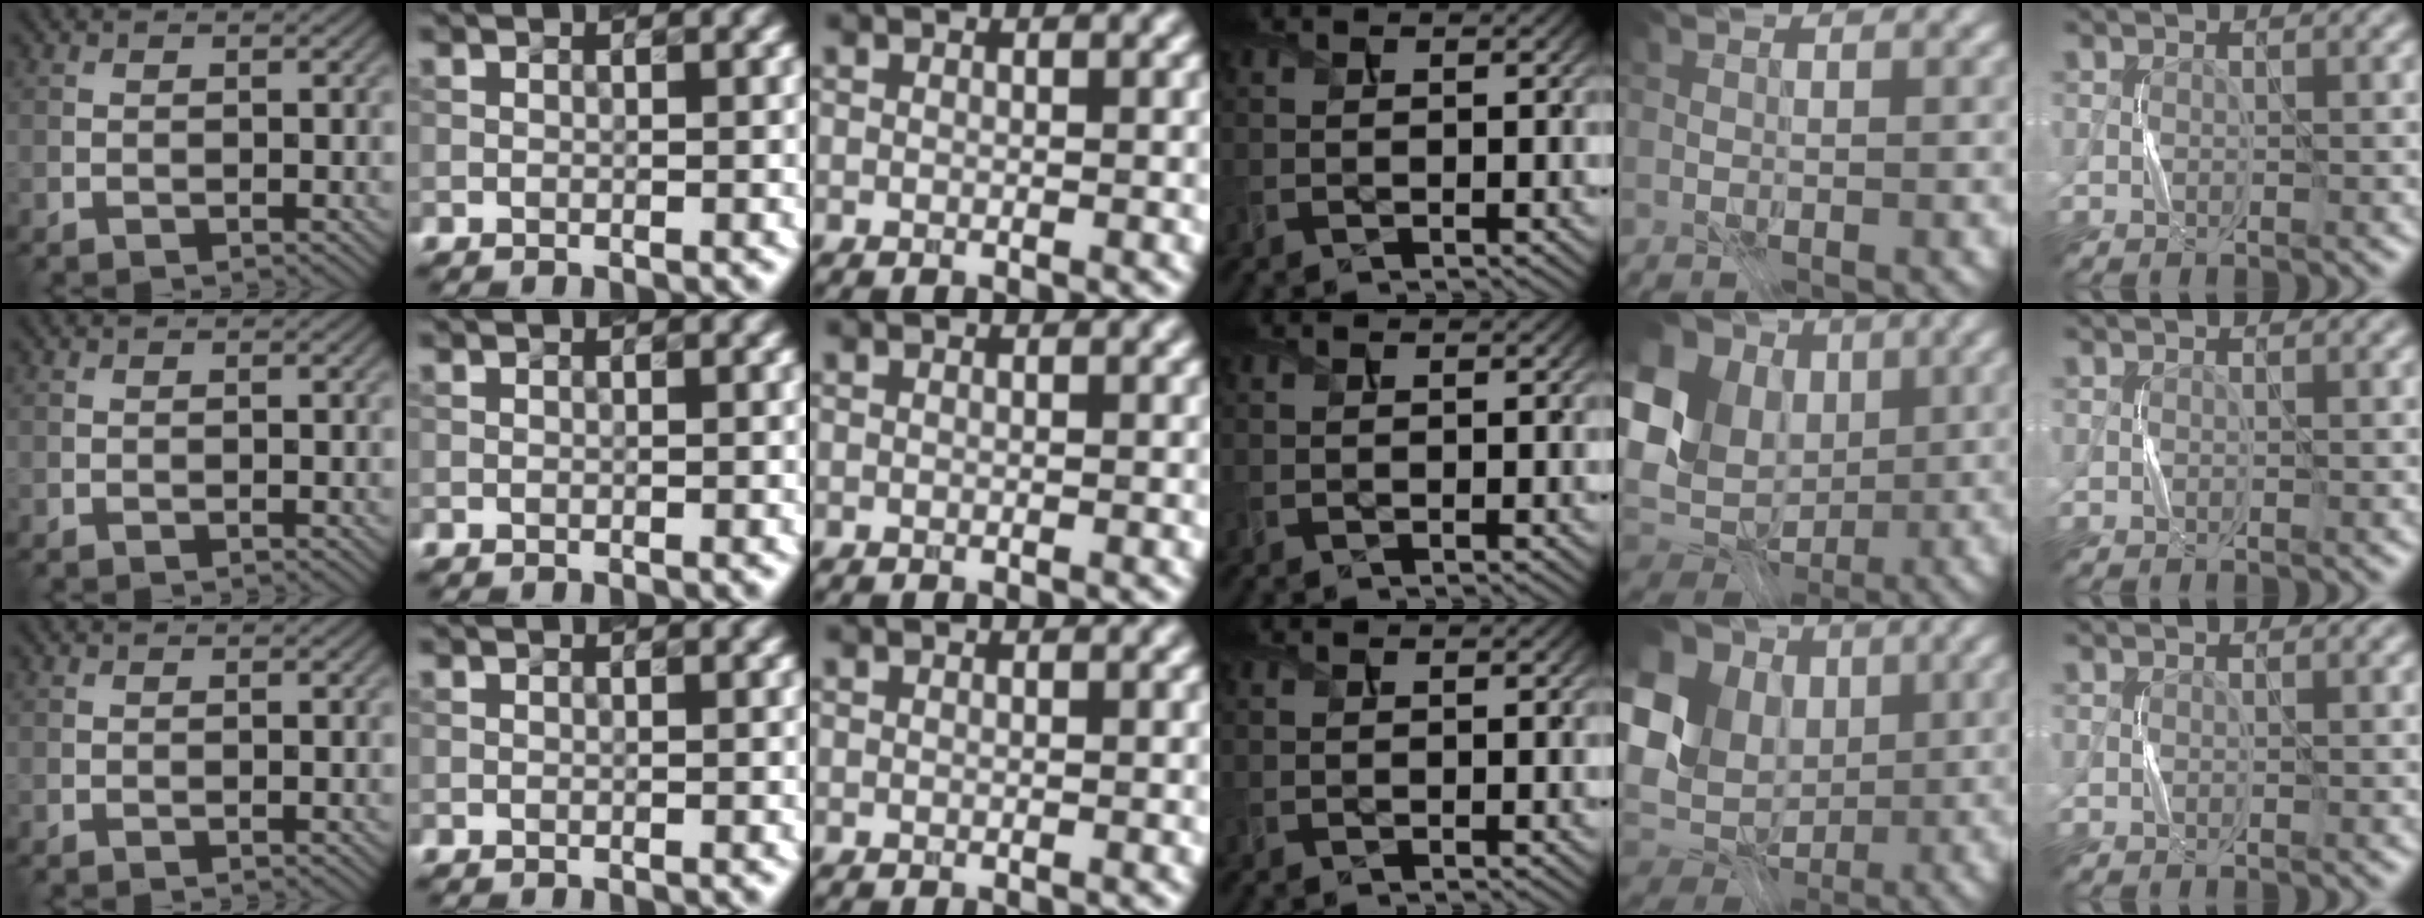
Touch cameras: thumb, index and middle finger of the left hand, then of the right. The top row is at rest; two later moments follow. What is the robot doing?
{"motion": "press", "object": "calculator"}